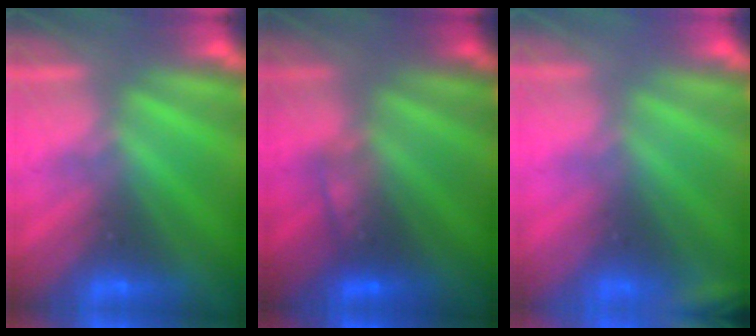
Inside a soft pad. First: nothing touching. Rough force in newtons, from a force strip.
{"total": 2.3}
{"total": 2.4}